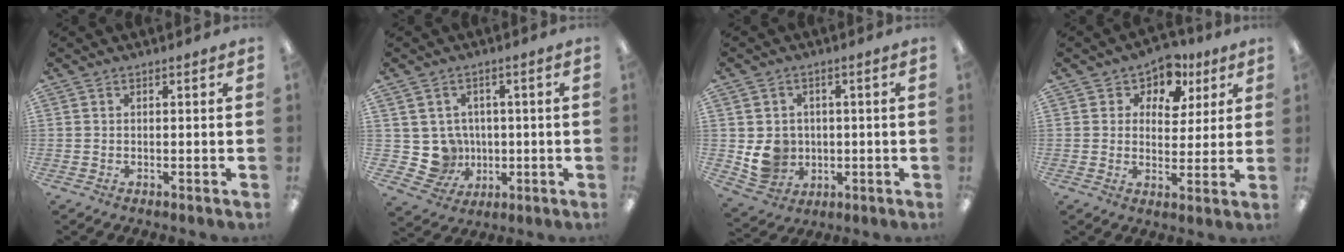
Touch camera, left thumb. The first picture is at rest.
{"total": 7.6, "force": [0.3, 7.4, 1.6], "torque": [-0.057, -0.002, 0.017]}
{"total": 7.6, "force": [-0.2, 7.2, 2.4], "torque": [-0.055, 0.004, 0.005]}
{"total": 7.6, "force": [4.8, 5.4, 2.3], "torque": [-0.045, -0.031, 0.084]}